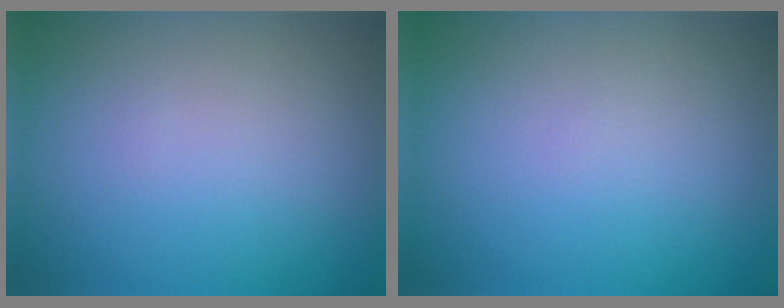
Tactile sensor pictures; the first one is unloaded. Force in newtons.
{"total": 0.0}